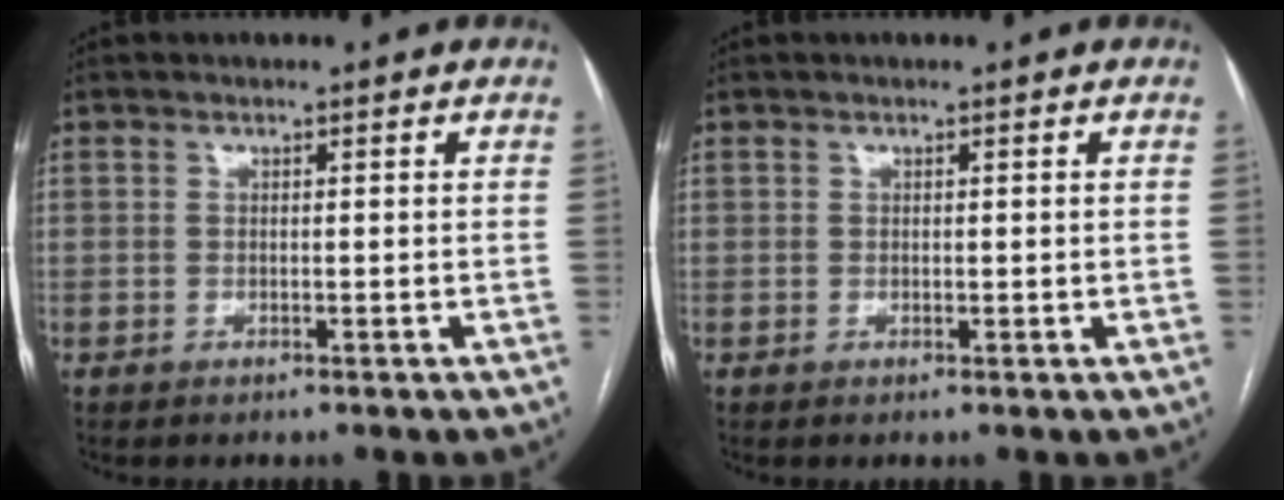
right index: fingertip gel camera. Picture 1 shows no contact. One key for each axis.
{"total": 0.6, "fx": 0.4, "fy": 0.3, "fz": 0.3, "tx": 0.001, "ty": -0.002, "tz": 0.005}